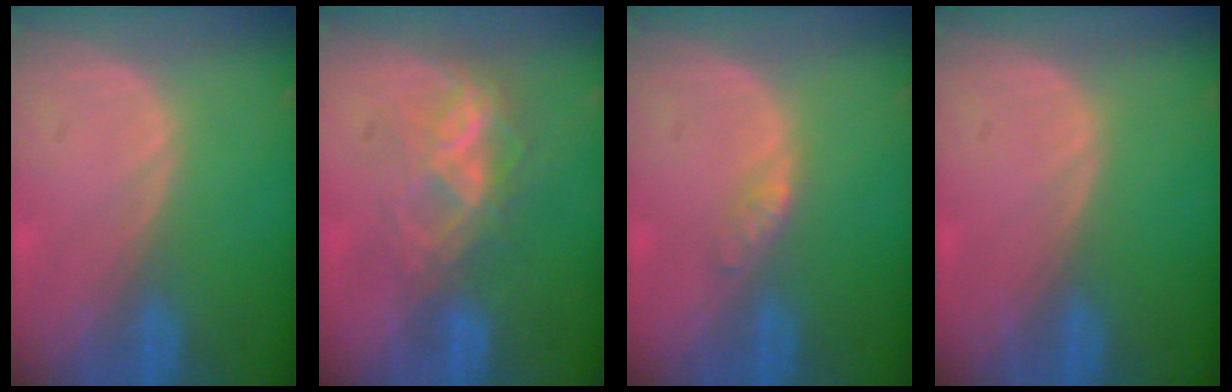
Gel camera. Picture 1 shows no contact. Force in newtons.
{"total": 7.2, "press": 6.1, "slide": 3.8}
{"total": 1.7, "press": 1.7, "slide": 0.2}
{"total": 0.0}